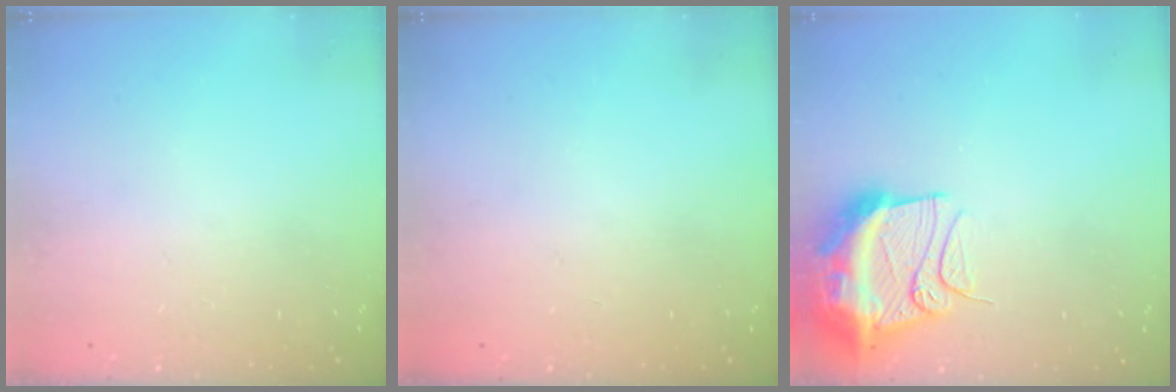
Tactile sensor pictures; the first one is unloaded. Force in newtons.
{"total": 0.0}
{"total": 15.8, "press": 15.7, "slide": 1.6}